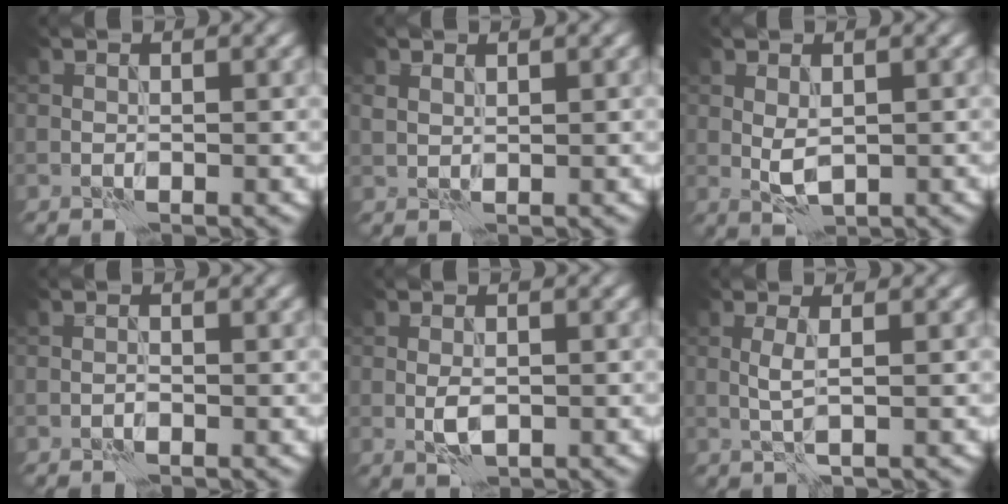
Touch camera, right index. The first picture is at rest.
{"total": 1.1, "force": [0.8, 0.5, 0.5], "torque": [-0.015, 0.000, 0.018]}
{"total": 2.0, "force": [0.3, 1.0, 1.7], "torque": [-0.040, -0.002, 0.010]}
{"total": 0.5, "force": [-0.4, 0.1, 0.3], "torque": [-0.005, 0.003, -0.009]}
{"total": 1.8, "force": [-0.3, 0.9, 1.5], "torque": [-0.032, -0.002, -0.005]}
{"total": 1.5, "force": [0.2, 0.1, 1.5], "torque": [-0.035, 0.003, 0.003]}